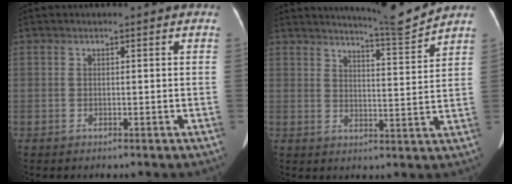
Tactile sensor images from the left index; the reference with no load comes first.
{"total": 7.4, "force": [7.1, -1.9, 1.0], "torque": [-0.031, -0.036, 0.109]}